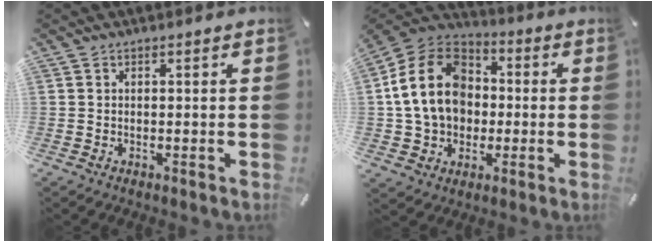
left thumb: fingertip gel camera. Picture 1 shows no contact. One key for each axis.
{"total": 16.4, "fx": -0.5, "fy": 14.1, "fz": 8.4, "tx": -0.179, "ty": 0.018, "tz": -0.007}